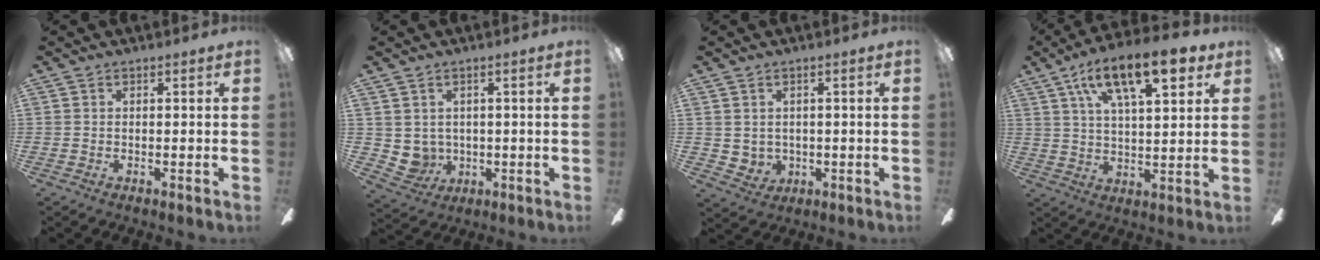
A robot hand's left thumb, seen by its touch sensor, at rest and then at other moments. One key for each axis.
{"total": 4.7, "fx": 1.6, "fy": 4.3, "fz": 1.3, "tx": -0.052, "ty": -0.007, "tz": 0.033}
{"total": 3.3, "fx": 1.5, "fy": 2.8, "fz": 0.9, "tx": -0.027, "ty": -0.007, "tz": 0.029}
{"total": 17.3, "fx": 9.8, "fy": 6.3, "fz": 12.8, "tx": -0.209, "ty": -0.032, "tz": 0.160}